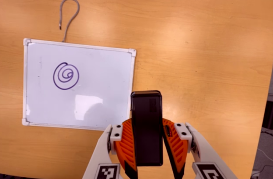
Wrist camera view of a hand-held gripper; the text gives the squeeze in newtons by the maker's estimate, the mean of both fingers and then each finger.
{"total": 7.2, "left": 6.3, "right": 8.2}